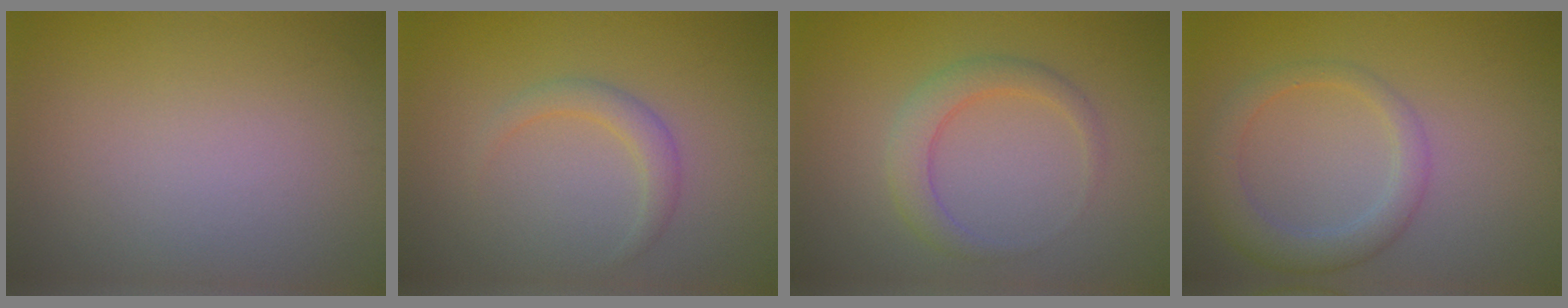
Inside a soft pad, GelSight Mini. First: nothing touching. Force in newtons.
{"total": 1.8, "press": 1.8, "slide": 0.2}
{"total": 2.8, "press": 2.8, "slide": 0.1}
{"total": 3.5, "press": 3.5, "slide": 0.3}